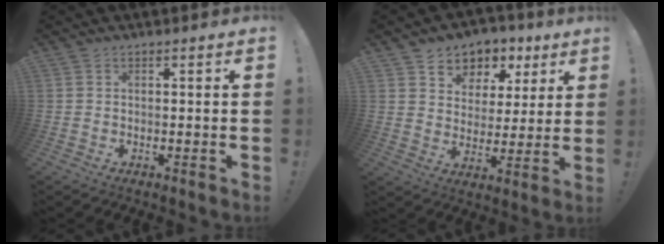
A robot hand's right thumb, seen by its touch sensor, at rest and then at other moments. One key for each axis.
{"total": 7.0, "fx": 3.2, "fy": 6.1, "fz": 1.4, "tx": -0.013, "ty": -0.028, "tz": 0.064}